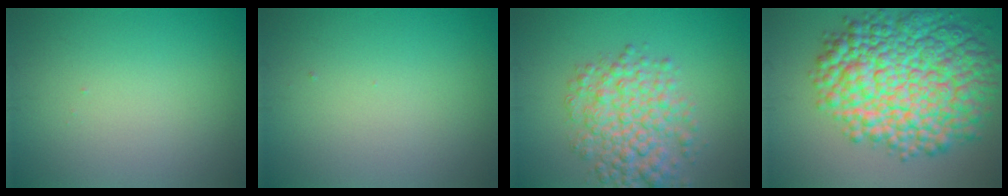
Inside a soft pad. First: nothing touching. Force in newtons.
{"total": 0.0}
{"total": 6.0, "press": 6.0, "slide": 0.1}
{"total": 14.4, "press": 14.4, "slide": 0.3}